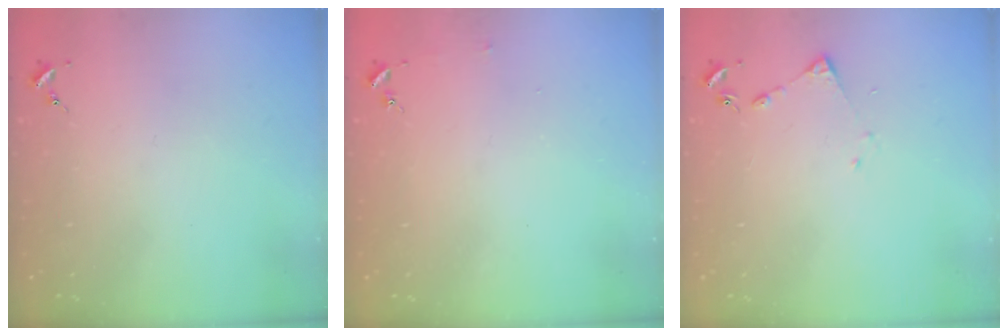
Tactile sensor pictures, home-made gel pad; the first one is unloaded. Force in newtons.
{"total": 2.5, "press": 2.5, "slide": 0.2}
{"total": 4.1, "press": 4.1, "slide": 0.5}